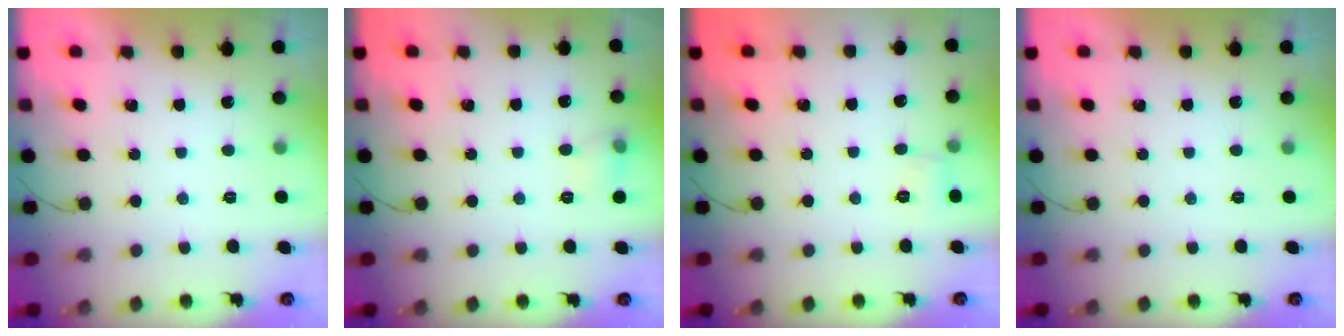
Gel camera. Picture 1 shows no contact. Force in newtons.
{"total": 5.5, "press": 5.3, "slide": 1.6}
{"total": 5.6, "press": 5.4, "slide": 1.5}
{"total": 0.0}